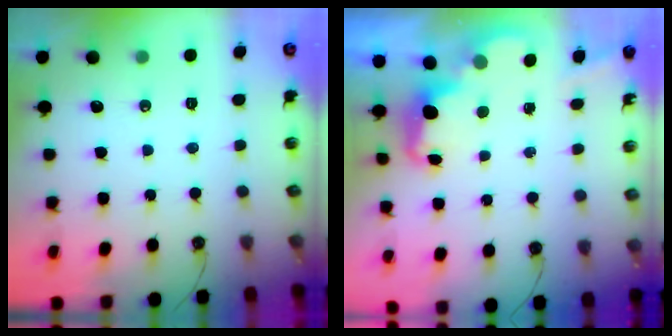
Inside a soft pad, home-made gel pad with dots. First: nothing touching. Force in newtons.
{"total": 2.3, "press": 2.2, "slide": 0.5}